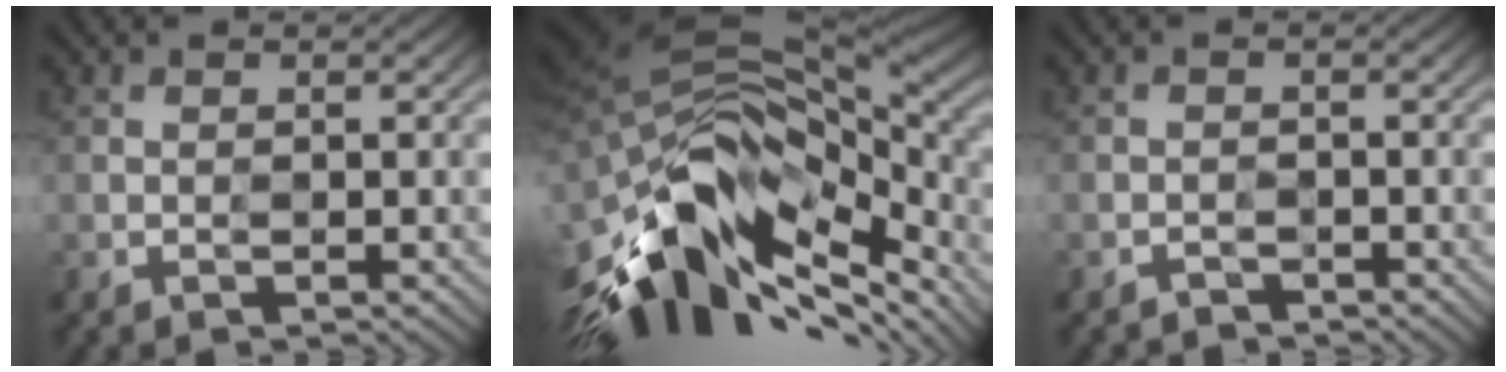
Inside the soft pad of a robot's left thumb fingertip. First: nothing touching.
{"total": 14.9, "force": [-7.2, 7.2, 10.9], "torque": [-0.236, -0.003, -0.133]}
{"total": 1.7, "force": [-1.3, -0.1, -1.2], "torque": [0.025, 0.005, -0.026]}